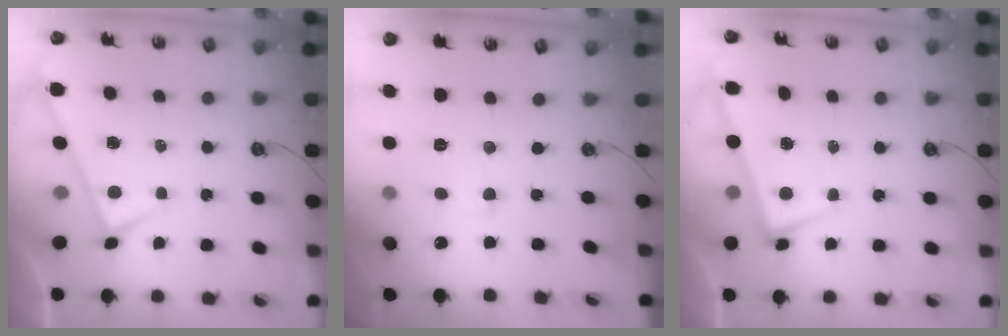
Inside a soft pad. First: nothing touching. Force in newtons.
{"total": 1.2, "press": 1.2, "slide": 0.2}
{"total": 3.2, "press": 3.0, "slide": 0.9}